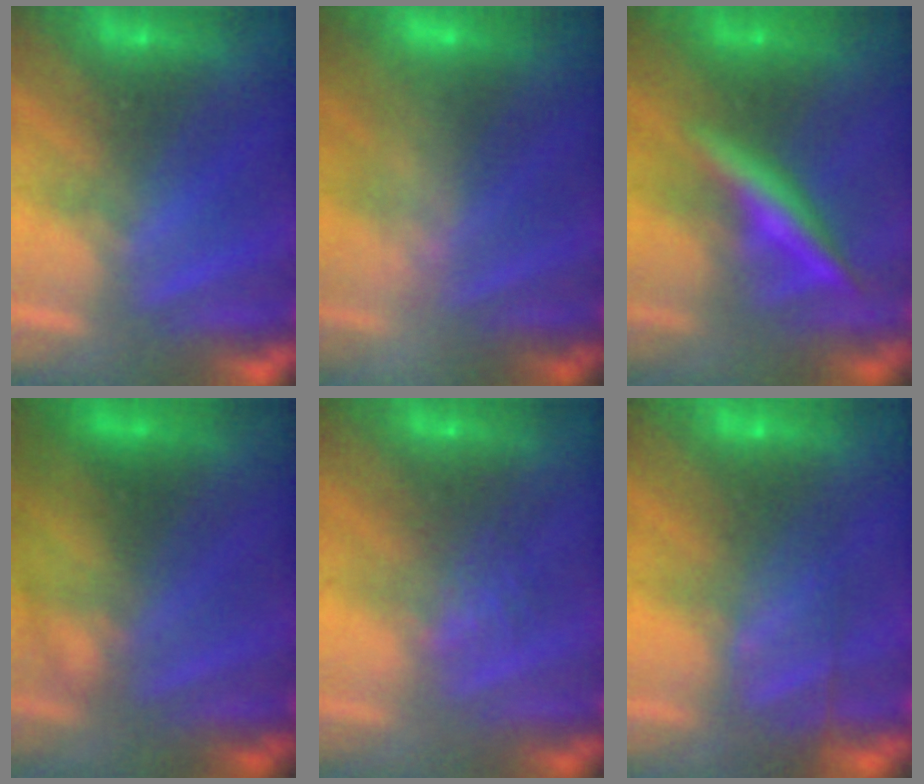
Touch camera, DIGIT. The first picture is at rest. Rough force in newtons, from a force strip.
{"total": 2.5}
{"total": 2.8}
{"total": 2.2}
{"total": 2.8}
{"total": 7.2}